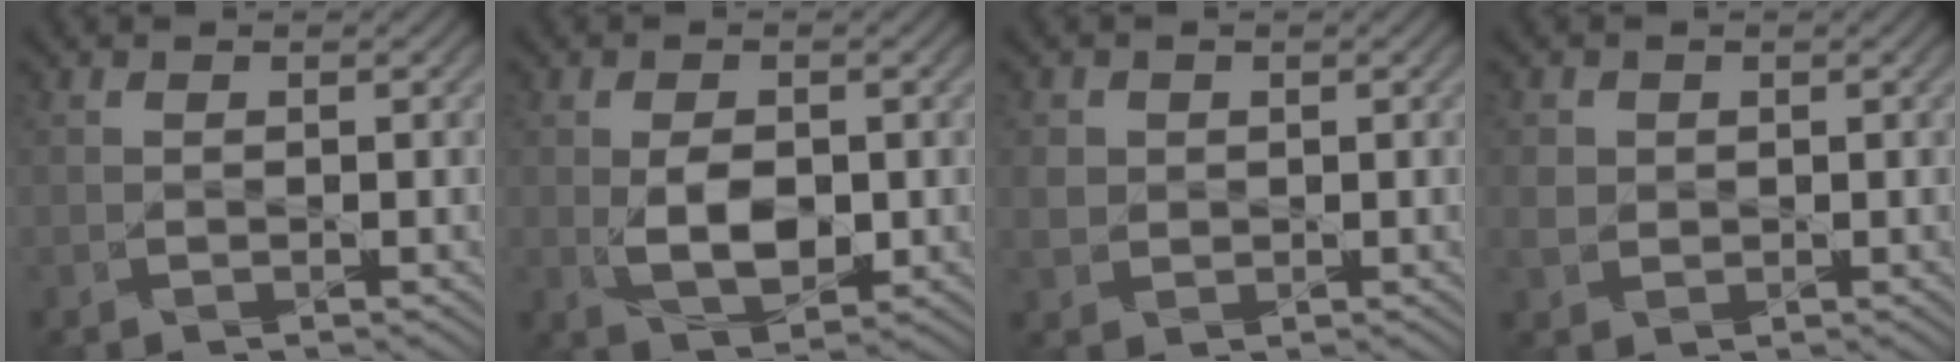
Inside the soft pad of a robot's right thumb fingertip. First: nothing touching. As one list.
[{"total": 5.1, "force": [-0.3, 2.9, 4.1], "torque": [-0.090, -0.011, -0.004]}, {"total": 2.1, "force": [1.0, 1.8, 0.4], "torque": [-0.025, -0.002, 0.016]}, {"total": 1.7, "force": [0.7, 1.5, 0.3], "torque": [-0.023, 0.002, 0.010]}]